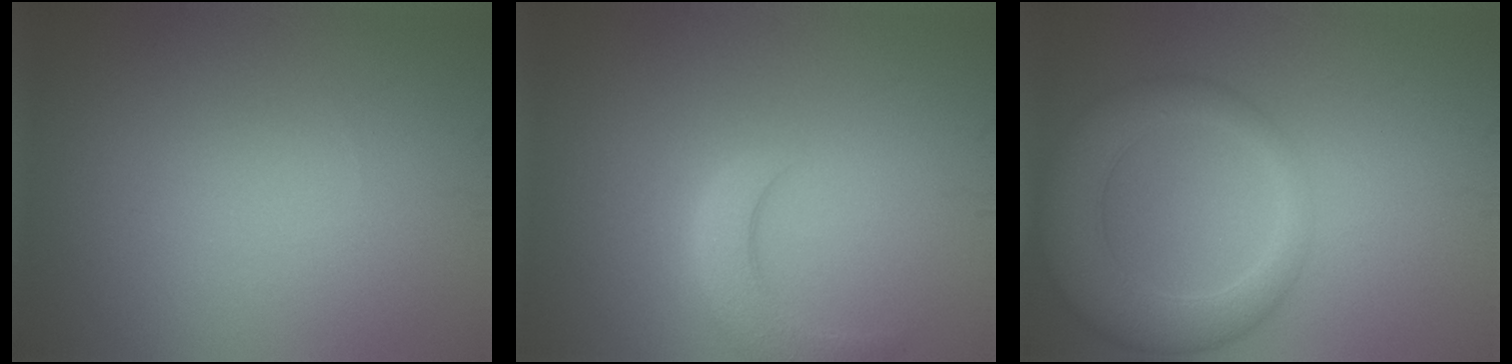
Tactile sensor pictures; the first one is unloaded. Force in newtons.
{"total": 3.5, "press": 3.5, "slide": 0.4}
{"total": 6.0, "press": 6.0, "slide": 0.4}